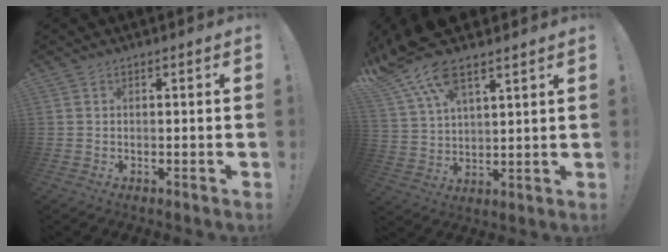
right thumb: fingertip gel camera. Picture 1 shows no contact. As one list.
[{"total": 12.8, "force": [9.4, 4.7, 7.4], "torque": [-0.165, -0.051, 0.173]}]